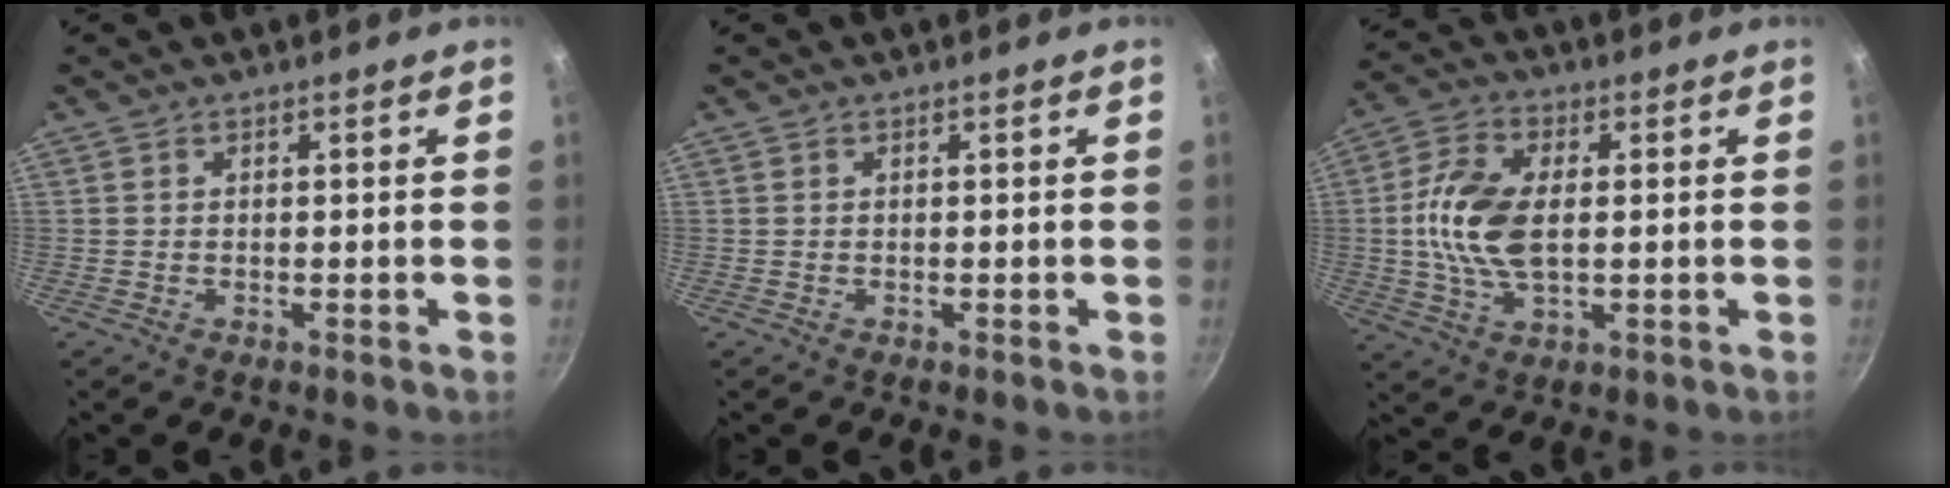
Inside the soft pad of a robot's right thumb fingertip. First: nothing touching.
{"total": 0.0}
{"total": 12.2, "force": [0.5, 6.8, 10.1], "torque": [-0.198, 0.014, 0.004]}